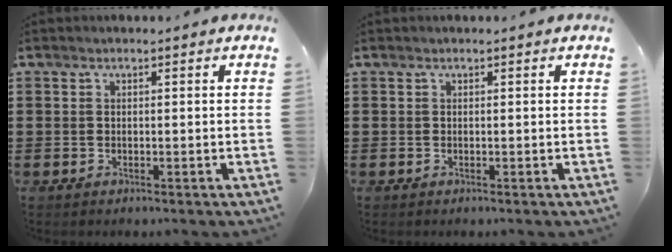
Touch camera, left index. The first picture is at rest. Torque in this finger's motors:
{"motor_torque": [0.00, 0.00, 0.00, 0.00]}